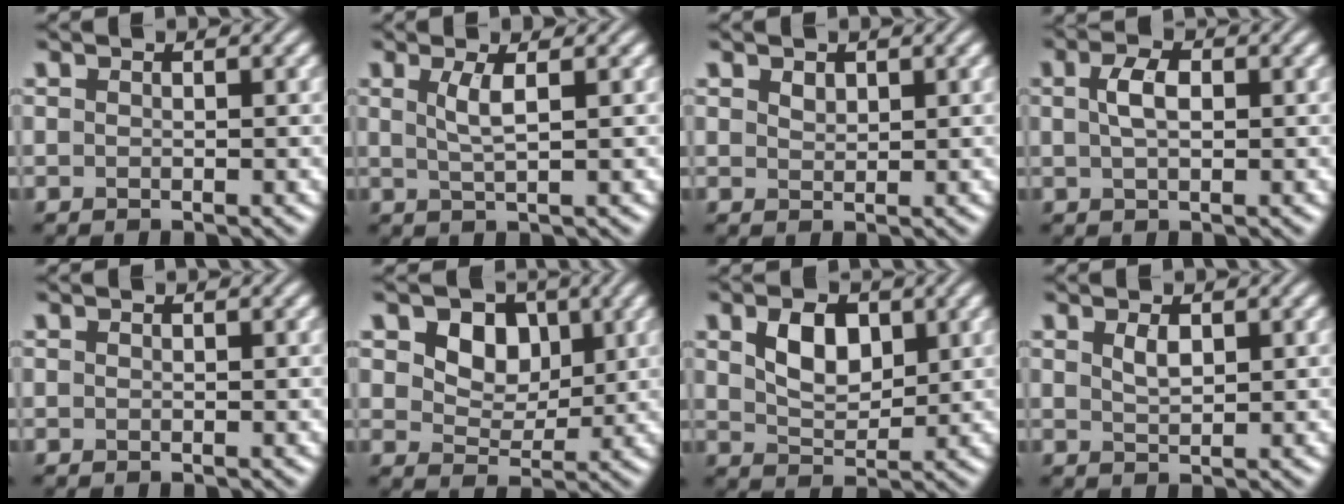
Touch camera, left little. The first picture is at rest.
{"total": 2.3, "force": [0.7, 0.5, 2.1], "torque": [-0.042, -0.002, 0.012]}
{"total": 1.1, "force": [0.8, 0.6, 0.4], "torque": [-0.010, 0.000, 0.016]}
{"total": 2.6, "force": [0.5, 1.4, 2.1], "torque": [-0.046, 0.004, 0.006]}
{"total": 0.0}
{"total": 4.7, "force": [1.8, 3.5, 2.7], "torque": [-0.054, -0.011, 0.027]}
{"total": 4.2, "force": [1.5, 2.6, 2.9], "torque": [-0.059, 0.002, 0.029]}
{"total": 1.5, "force": [0.8, 0.7, 1.1], "torque": [-0.025, 0.000, 0.018]}